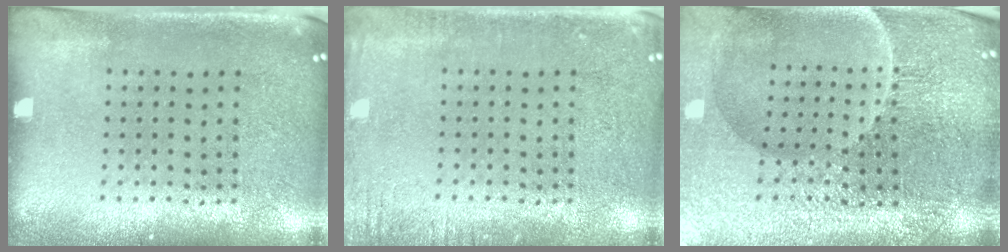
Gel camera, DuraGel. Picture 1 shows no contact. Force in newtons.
{"total": 1.8, "press": 1.8, "slide": 0.2}
{"total": 4.4, "press": 4.4, "slide": 0.8}